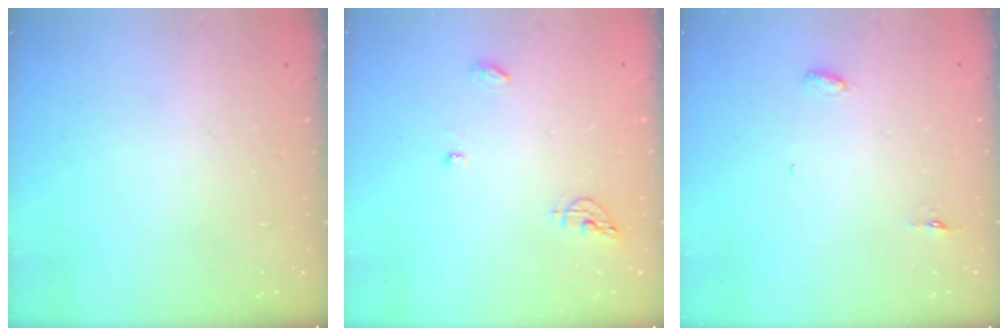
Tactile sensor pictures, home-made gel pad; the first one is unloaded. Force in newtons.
{"total": 6.0, "press": 6.0, "slide": 0.4}
{"total": 3.0, "press": 2.8, "slide": 0.9}